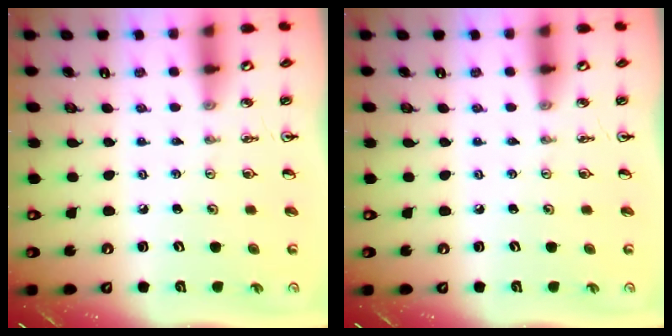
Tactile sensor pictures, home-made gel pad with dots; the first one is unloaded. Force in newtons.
{"total": 0.0}